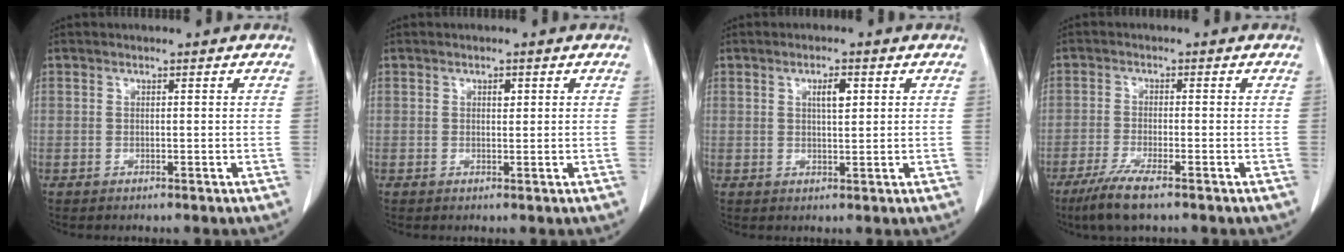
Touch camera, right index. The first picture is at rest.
{"total": 1.2, "force": [0.5, 0.6, 0.9], "torque": [-0.012, -0.001, 0.006]}
{"total": 3.0, "force": [1.1, 0.8, 2.7], "torque": [-0.046, 0.000, 0.017]}
{"total": 5.7, "force": [-3.8, 0.5, 4.2], "torque": [-0.086, -0.015, -0.069]}